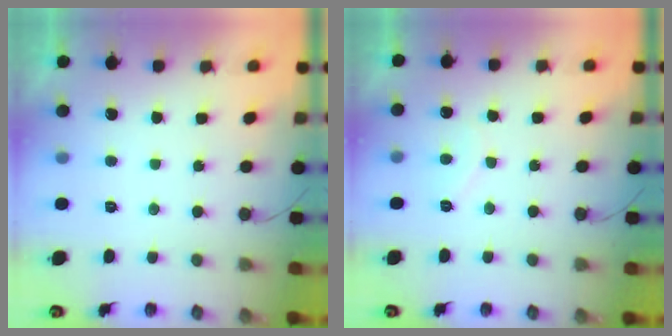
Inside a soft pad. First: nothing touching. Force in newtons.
{"total": 5.8, "press": 5.8, "slide": 0.6}